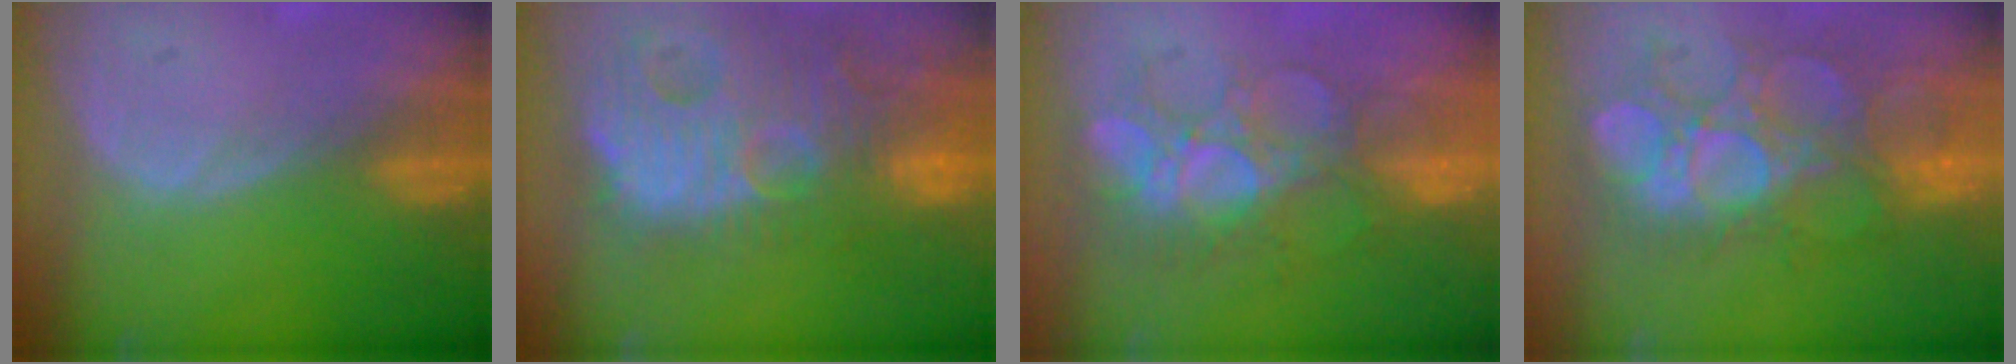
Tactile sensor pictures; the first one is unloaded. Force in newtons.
{"total": 14.9, "press": 12.8, "slide": 7.6}
{"total": 9.2, "press": 8.6, "slide": 3.4}
{"total": 10.4, "press": 10.3, "slide": 1.6}